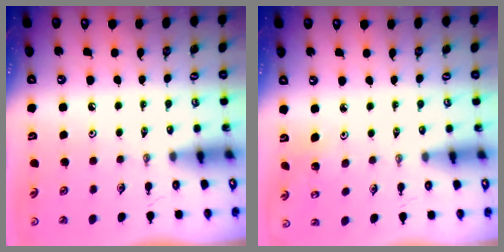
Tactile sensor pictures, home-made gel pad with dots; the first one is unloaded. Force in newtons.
{"total": 2.3, "press": 2.3, "slide": 0.3}